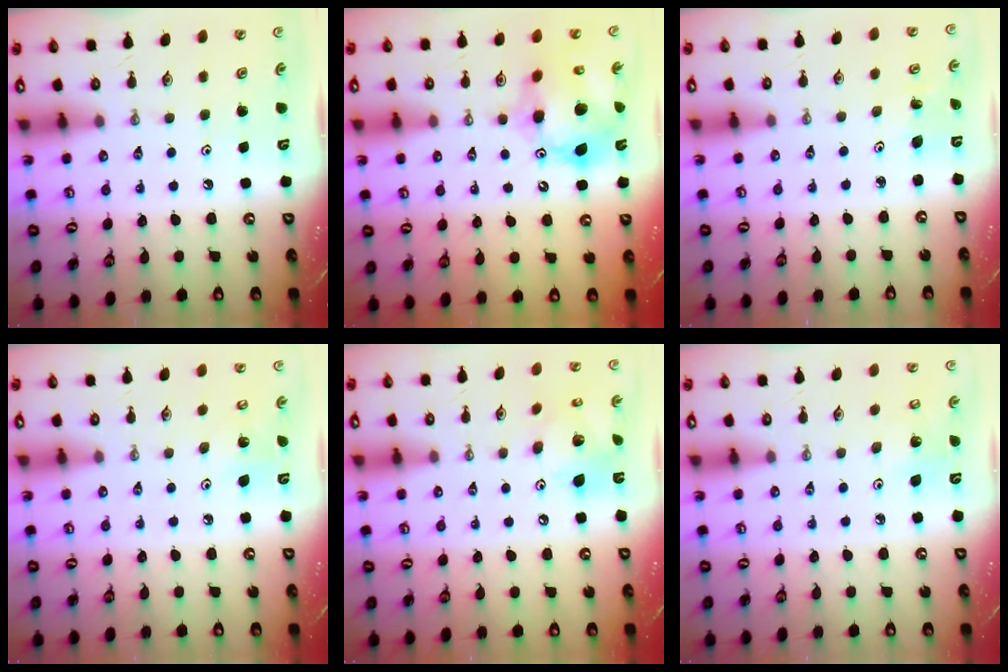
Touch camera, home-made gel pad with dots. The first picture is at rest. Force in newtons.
{"total": 15.4, "press": 15.4, "slide": 1.6}
{"total": 2.3, "press": 2.3, "slide": 0.3}
{"total": 4.9, "press": 4.9, "slide": 0.3}
{"total": 13.0, "press": 12.9, "slide": 1.3}
{"total": 4.4, "press": 4.3, "slide": 0.9}